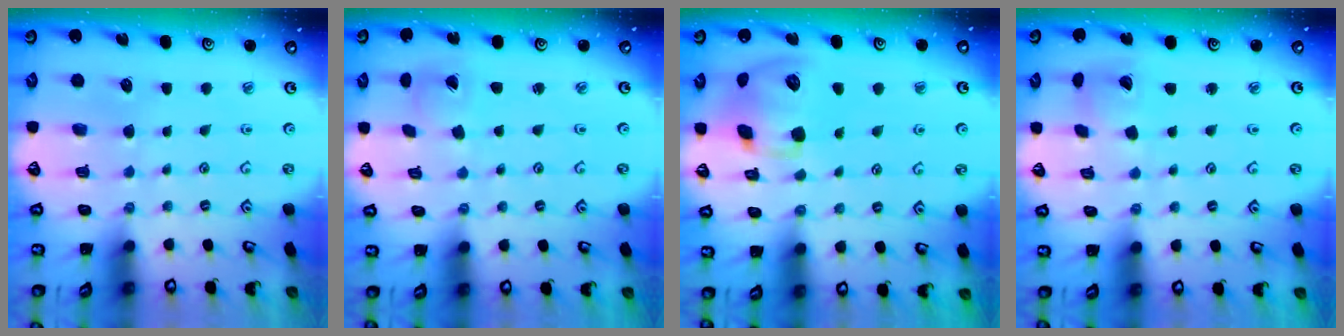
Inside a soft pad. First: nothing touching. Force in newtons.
{"total": 1.8, "press": 1.8, "slide": 0.1}
{"total": 13.9, "press": 13.7, "slide": 2.4}
{"total": 4.9, "press": 4.9, "slide": 0.6}